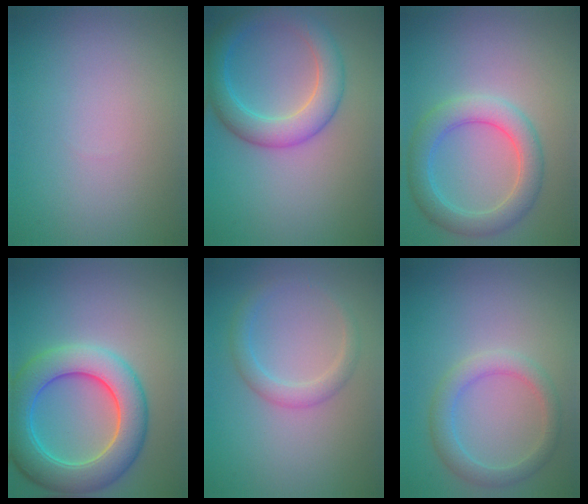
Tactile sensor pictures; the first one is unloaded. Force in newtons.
{"total": 5.1, "press": 5.1, "slide": 0.3}
{"total": 4.4, "press": 4.4, "slide": 0.2}
{"total": 7.9, "press": 7.9, "slide": 0.3}
{"total": 2.1, "press": 2.1, "slide": 0.0}
{"total": 2.9, "press": 2.9, "slide": 0.2}